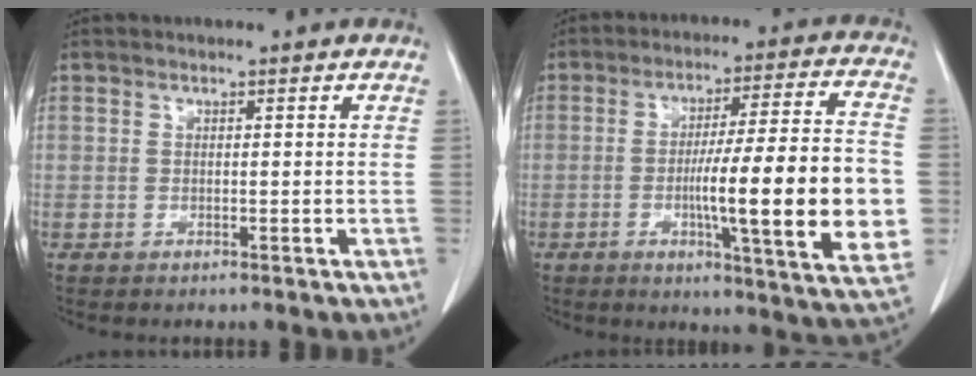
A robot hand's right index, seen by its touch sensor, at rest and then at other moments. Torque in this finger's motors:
{"motor_torque": [2.14, 0.00, 1.05, 0.21]}